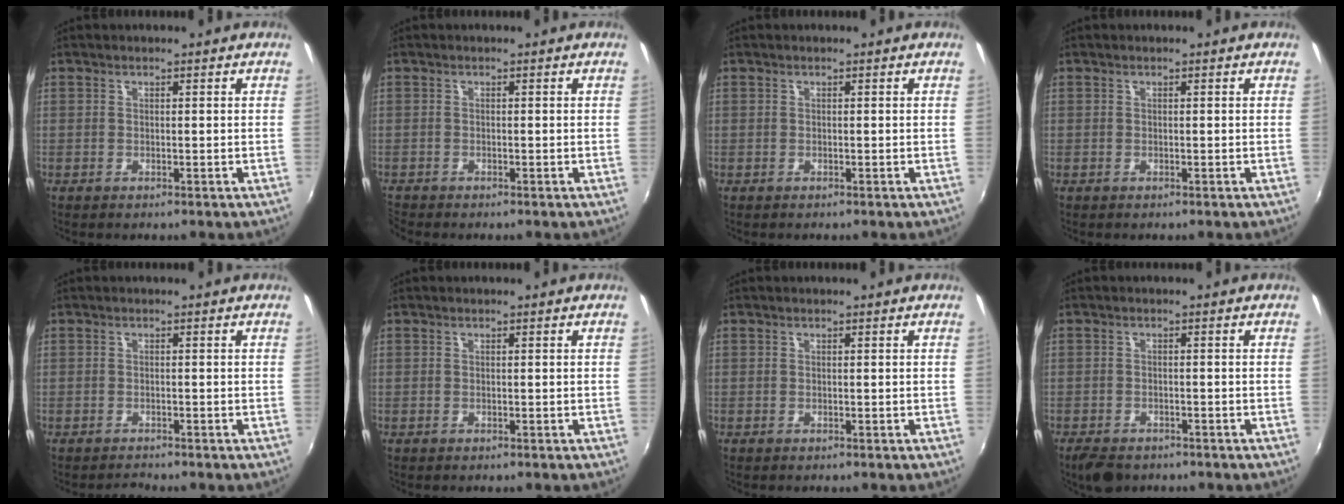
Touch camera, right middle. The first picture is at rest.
{"total": 1.6, "force": [-1.6, 0.2, 0.1], "torque": [-0.008, -0.011, -0.034]}
{"total": 0.0}
{"total": 0.0}
{"total": 1.2, "force": [-1.2, 0.2, -0.3], "torque": [0.000, 0.001, -0.022]}
{"total": 0.0}
{"total": 0.0}
{"total": 5.0, "force": [-3.9, 2.4, 2.0], "torque": [-0.054, -0.012, -0.065]}